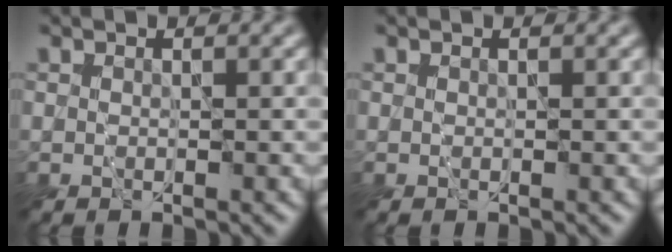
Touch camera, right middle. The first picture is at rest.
{"total": 0.0}